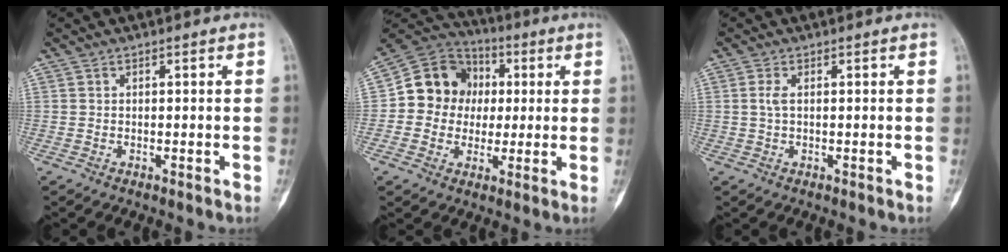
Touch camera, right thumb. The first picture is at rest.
{"total": 13.2, "force": [0.8, 12.0, 5.4], "torque": [-0.053, 0.024, 0.007]}
{"total": 1.7, "force": [0.3, 0.6, 1.5], "torque": [-0.042, 0.003, 0.008]}